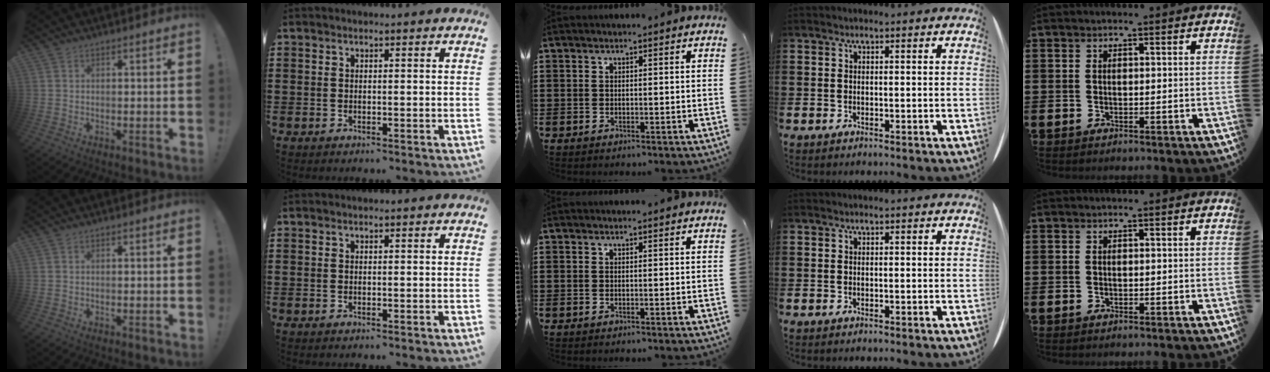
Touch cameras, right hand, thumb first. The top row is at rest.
{}